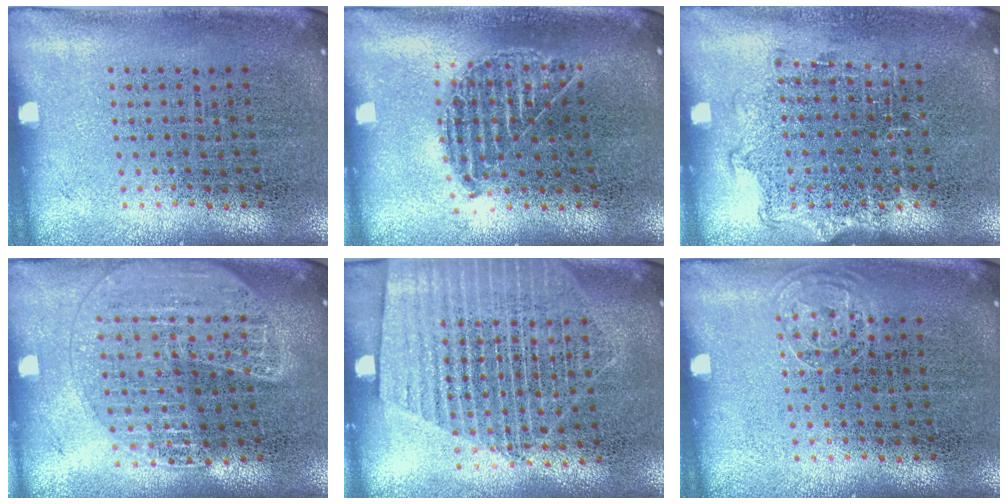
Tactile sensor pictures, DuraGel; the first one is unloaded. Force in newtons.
{"total": 1.0, "press": 0.9, "slide": 0.3}
{"total": 1.1, "press": 1.0, "slide": 0.4}
{"total": 1.8, "press": 1.7, "slide": 0.7}
{"total": 1.7, "press": 1.5, "slide": 0.8}
{"total": 0.7, "press": 0.6, "slide": 0.3}